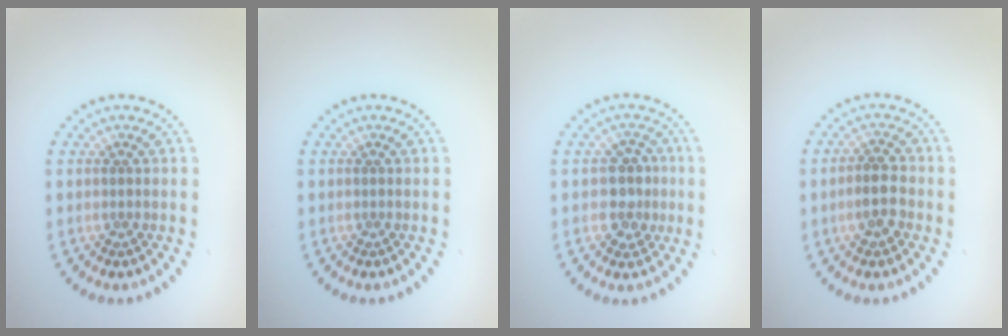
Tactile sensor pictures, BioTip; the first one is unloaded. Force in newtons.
{"total": 0.0}
{"total": 2.8, "press": 2.7, "slide": 0.9}
{"total": 2.8, "press": 2.8, "slide": 0.4}